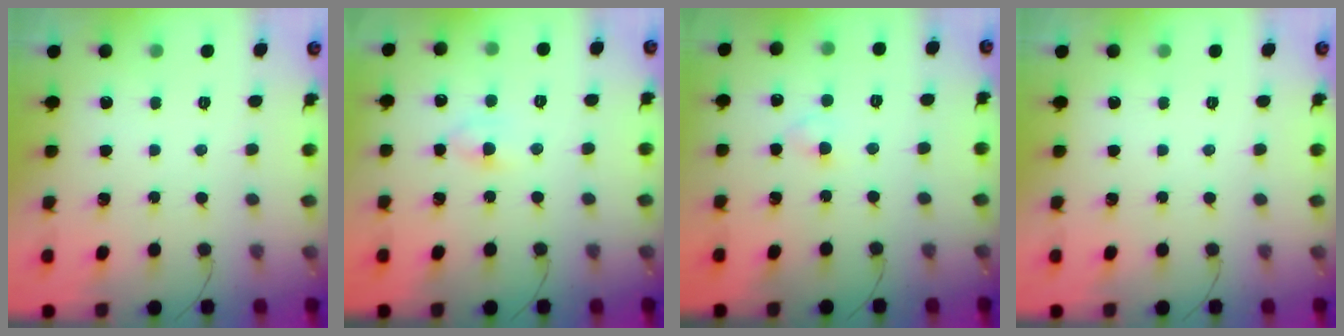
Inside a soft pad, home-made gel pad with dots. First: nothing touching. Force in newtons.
{"total": 3.7, "press": 3.5, "slide": 1.1}
{"total": 2.1, "press": 1.9, "slide": 0.9}
{"total": 0.0}